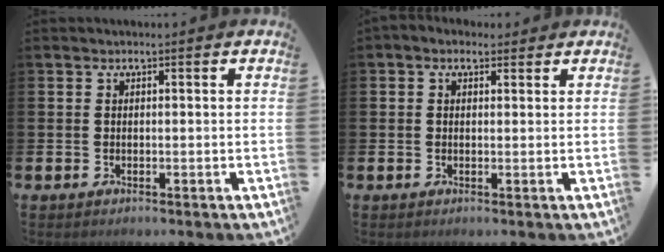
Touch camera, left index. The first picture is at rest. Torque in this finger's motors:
{"motor_torque": [1.40, -0.74, 0.08, 0.14]}